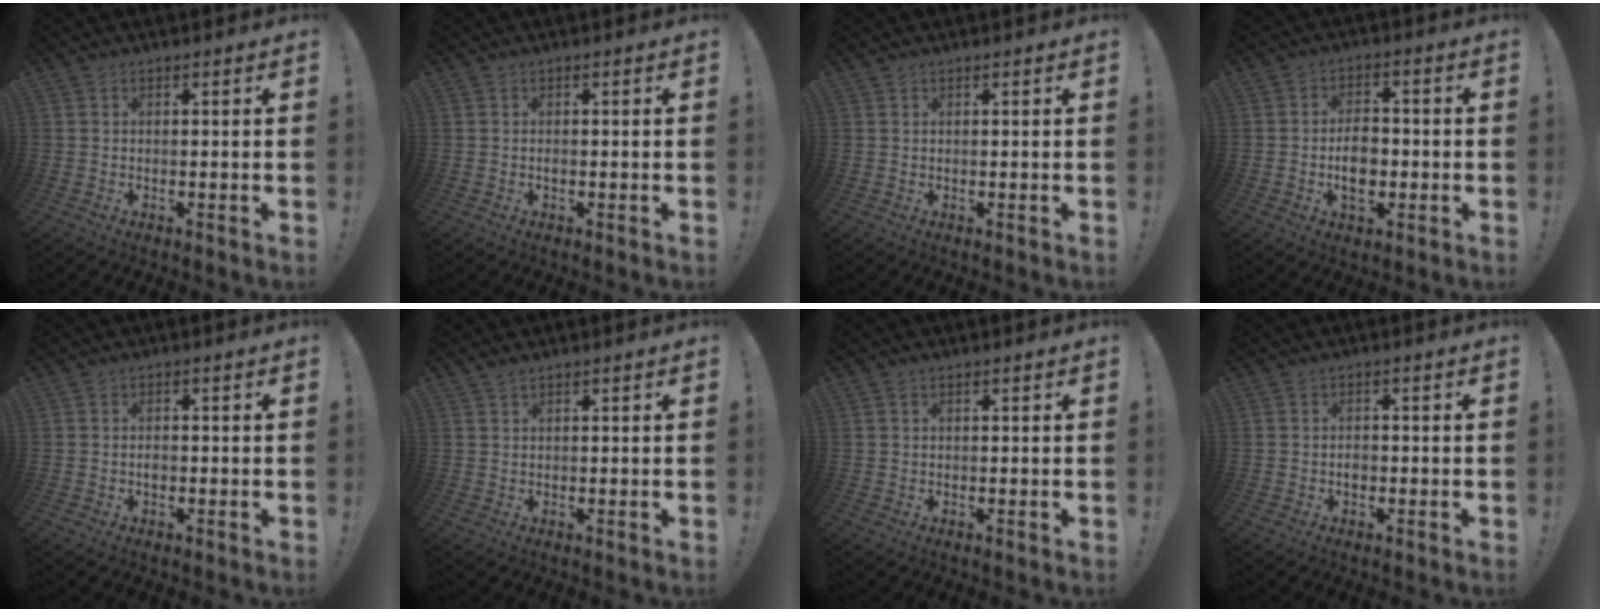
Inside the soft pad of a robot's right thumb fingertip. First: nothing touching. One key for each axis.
{"total": 0.5, "fx": -0.4, "fy": 0.3, "fz": 0.3, "tx": -0.010, "ty": 0.002, "tz": -0.006}
{"total": 0.0}
{"total": 8.0, "fx": -1.8, "fy": 5.5, "fz": 5.5, "tx": -0.078, "ty": 0.004, "tz": -0.033}
{"total": 1.3, "fx": -0.7, "fy": 0.8, "fz": 0.7, "tx": -0.009, "ty": 0.001, "tz": -0.013}
{"total": 1.1, "fx": 0.9, "fy": 0.2, "fz": 0.5, "tx": -0.015, "ty": 0.002, "tz": 0.018}
{"total": 0.6, "fx": 0.3, "fy": 0.3, "fz": 0.4, "tx": -0.015, "ty": 0.004, "tz": 0.007}
{"total": 1.9, "fx": -0.9, "fy": 1.4, "fz": 1.0, "tx": -0.014, "ty": 0.002, "tz": -0.016}